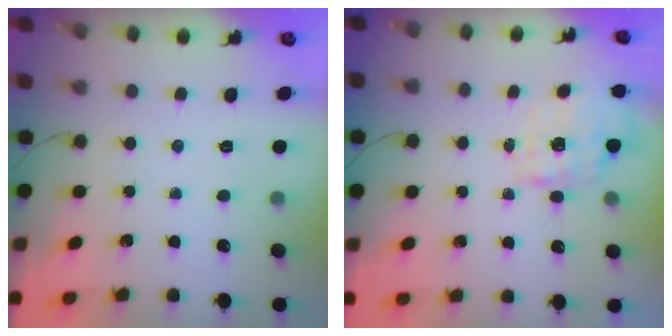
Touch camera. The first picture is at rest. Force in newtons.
{"total": 1.7, "press": 1.6, "slide": 0.6}